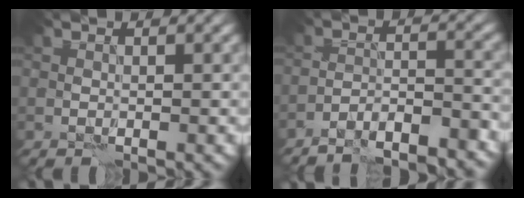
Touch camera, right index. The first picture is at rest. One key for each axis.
{"total": 6.6, "fx": -5.9, "fy": 1.1, "fz": 2.8, "tx": -0.041, "ty": 0.008, "tz": -0.096}